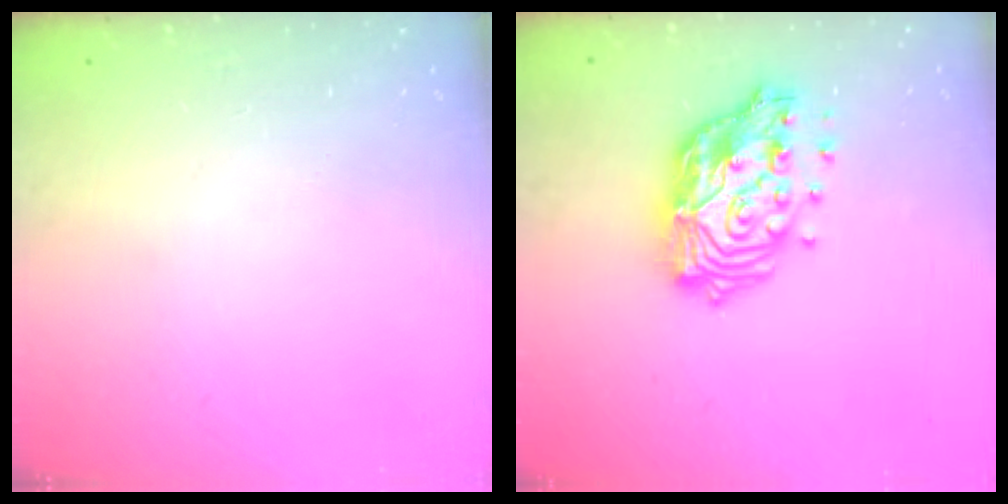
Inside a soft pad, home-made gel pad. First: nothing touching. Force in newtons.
{"total": 17.1, "press": 17.0, "slide": 1.5}